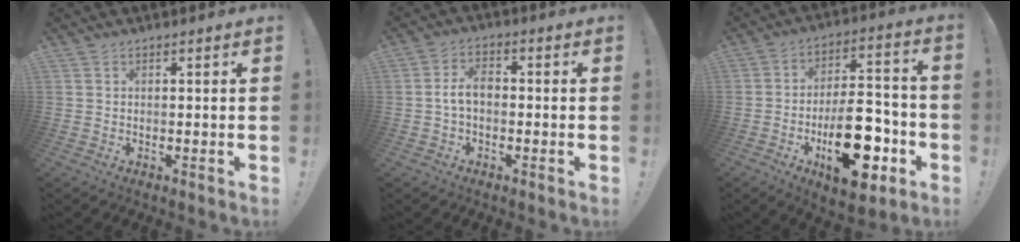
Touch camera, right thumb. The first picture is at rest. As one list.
[{"total": 5.7, "force": [-0.5, 3.2, 4.7], "torque": [-0.098, 0.013, -0.010]}, {"total": 21.8, "force": [-7.7, 10.6, 17.4], "torque": [-0.268, 0.052, -0.110]}]